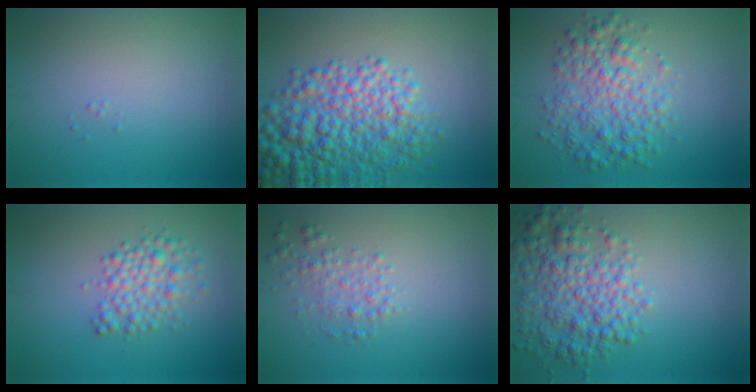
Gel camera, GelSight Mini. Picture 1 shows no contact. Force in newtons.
{"total": 8.0, "press": 8.0, "slide": 0.2}
{"total": 4.9, "press": 4.9, "slide": 0.0}
{"total": 3.3, "press": 3.3, "slide": 0.0}
{"total": 2.0, "press": 2.0, "slide": 0.1}
{"total": 5.8, "press": 5.8, "slide": 0.2}